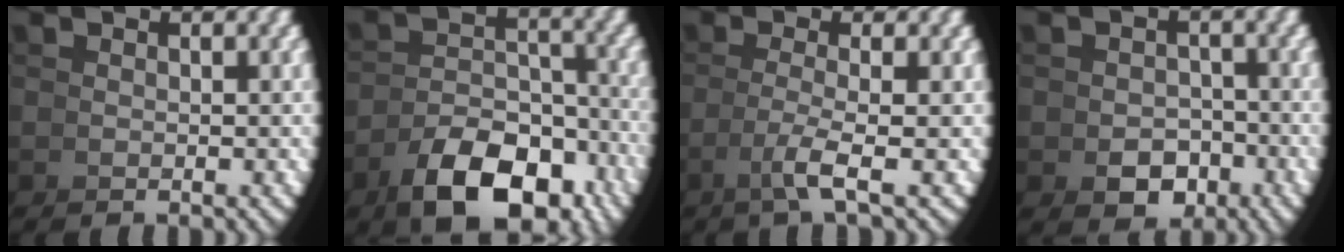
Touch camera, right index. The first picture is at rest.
{"total": 8.3, "force": [-4.6, 3.9, 5.7], "torque": [-0.087, -0.027, -0.056]}
{"total": 2.7, "force": [-0.5, -0.8, 2.6], "torque": [-0.054, -0.006, -0.003]}
{"total": 3.1, "force": [-1.8, 2.2, 1.2], "torque": [-0.001, -0.012, -0.024]}